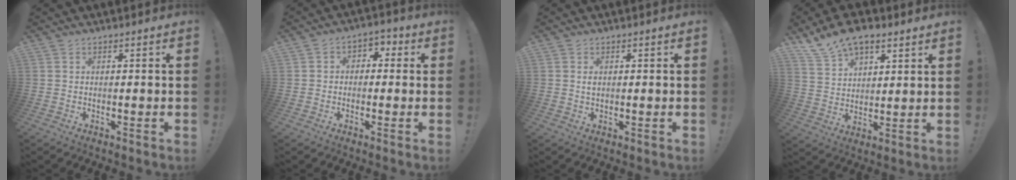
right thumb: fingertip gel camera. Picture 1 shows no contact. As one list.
[{"total": 4.1, "force": [-1.7, 3.3, 1.8], "torque": [-0.024, 0.020, -0.030]}, {"total": 0.9, "force": [0.1, 0.7, 0.5], "torque": [-0.006, 0.001, 0.001]}, {"total": 9.9, "force": [7.6, 4.7, 4.4], "torque": [-0.084, -0.042, 0.147]}]